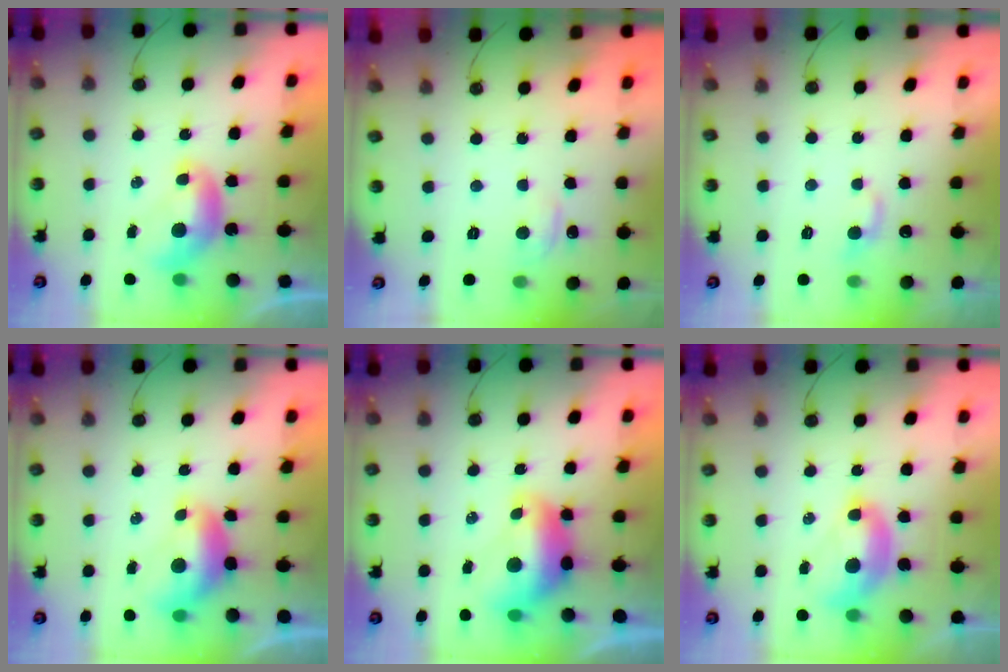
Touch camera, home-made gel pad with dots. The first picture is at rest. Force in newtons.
{"total": 0.7, "press": 0.2, "slide": 0.6}
{"total": 1.8, "press": 1.7, "slide": 0.6}
{"total": 0.5, "press": 0.1, "slide": 0.5}
{"total": 2.8, "press": 2.7, "slide": 0.7}
{"total": 2.6, "press": 2.5, "slide": 0.6}